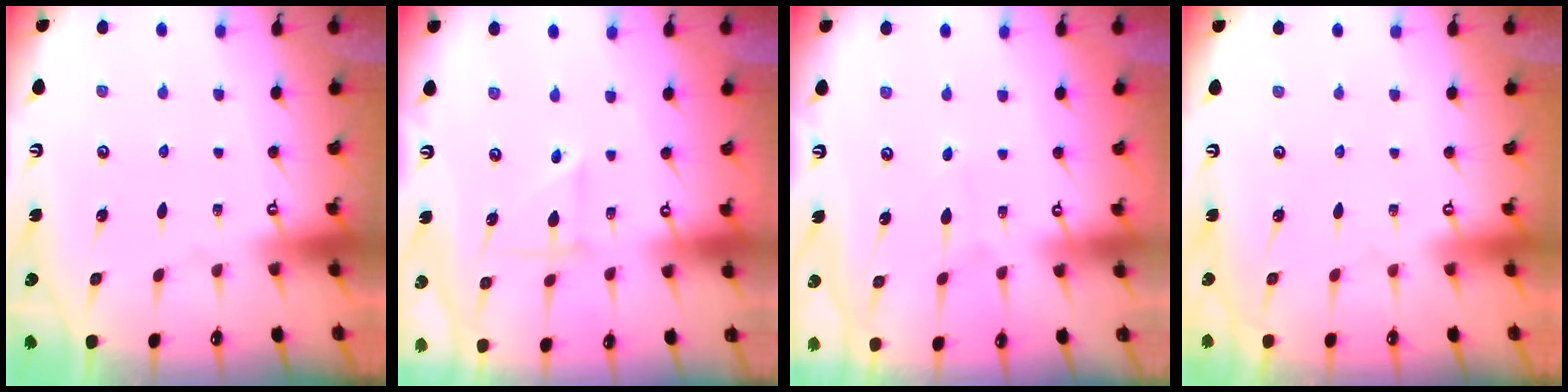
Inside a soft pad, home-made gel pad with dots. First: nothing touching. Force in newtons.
{"total": 3.3, "press": 3.3, "slide": 0.2}
{"total": 3.8, "press": 3.8, "slide": 0.5}
{"total": 0.0}